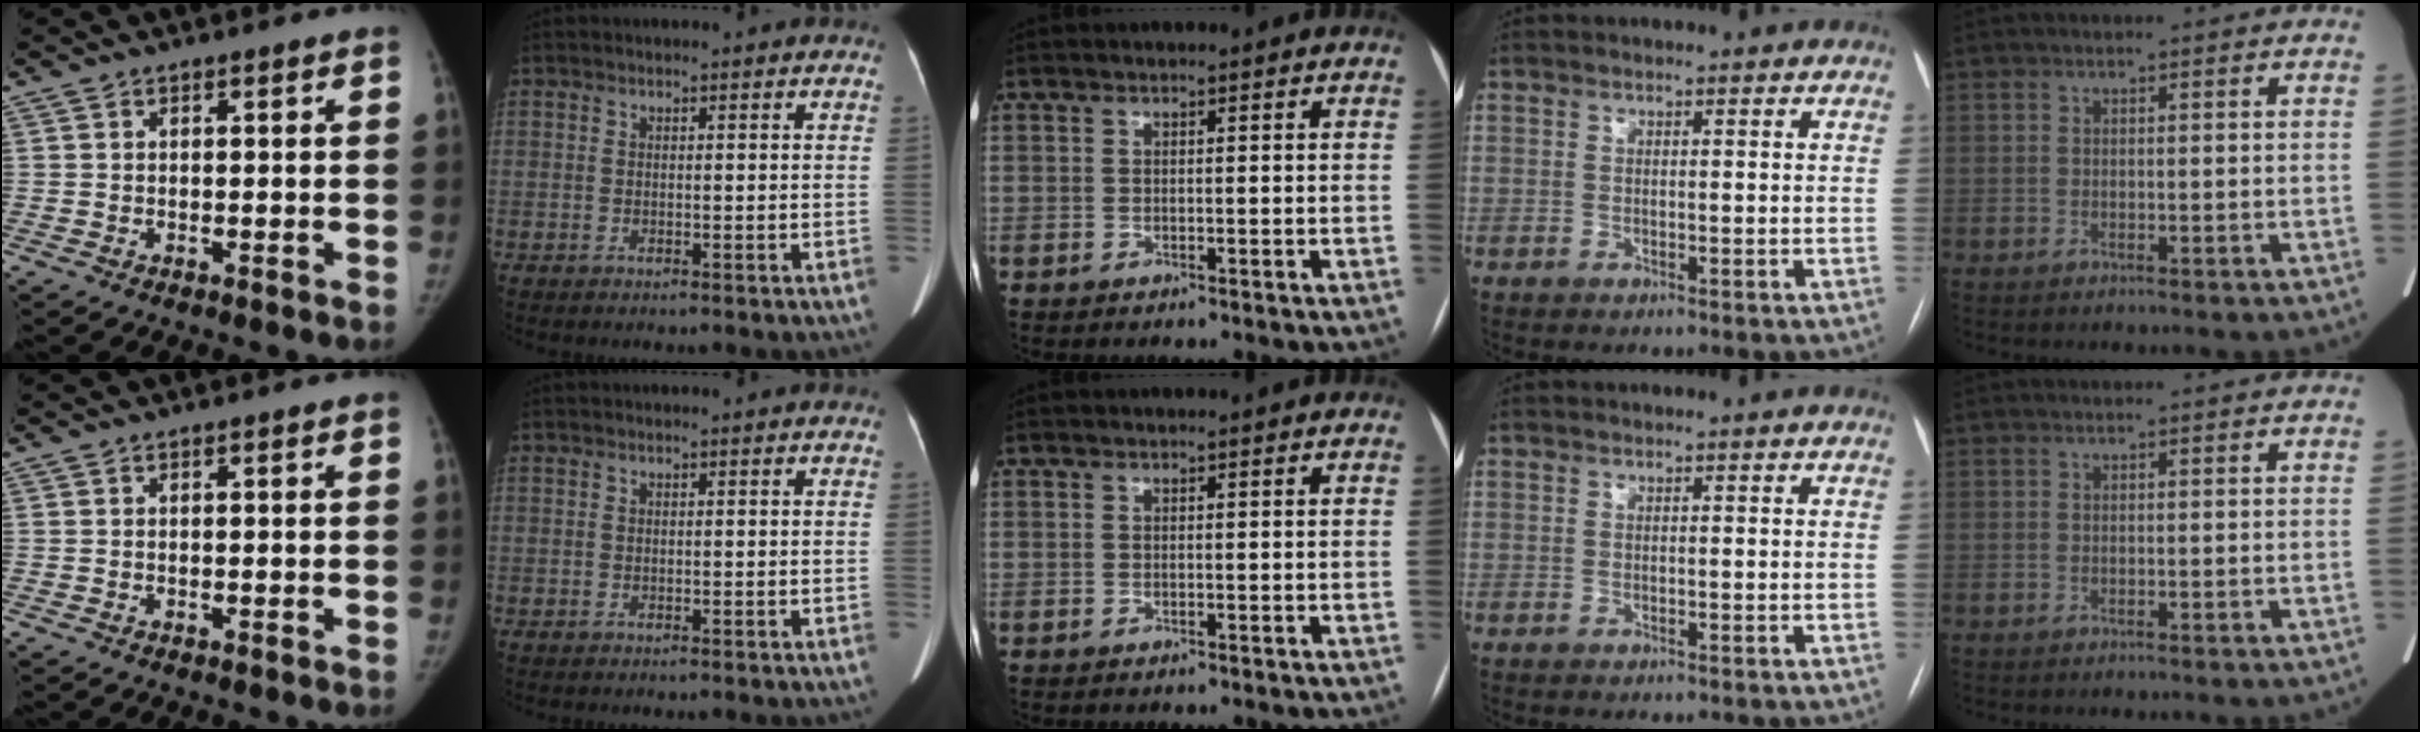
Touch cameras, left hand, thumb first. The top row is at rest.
{}